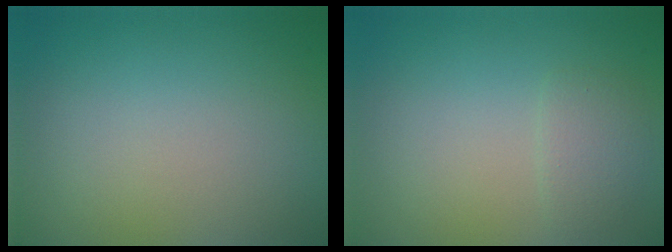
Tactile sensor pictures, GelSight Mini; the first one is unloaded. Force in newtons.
{"total": 1.5, "press": 1.5, "slide": 0.0}